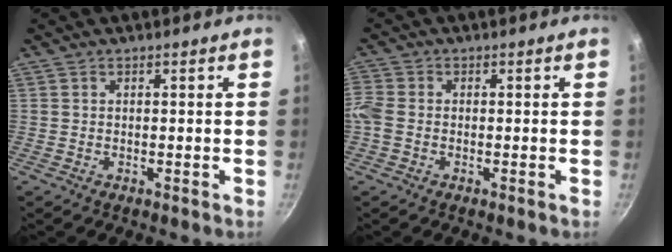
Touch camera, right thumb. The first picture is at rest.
{"total": 3.6, "force": [-1.1, 2.6, 2.1], "torque": [-0.053, 0.004, -0.034]}